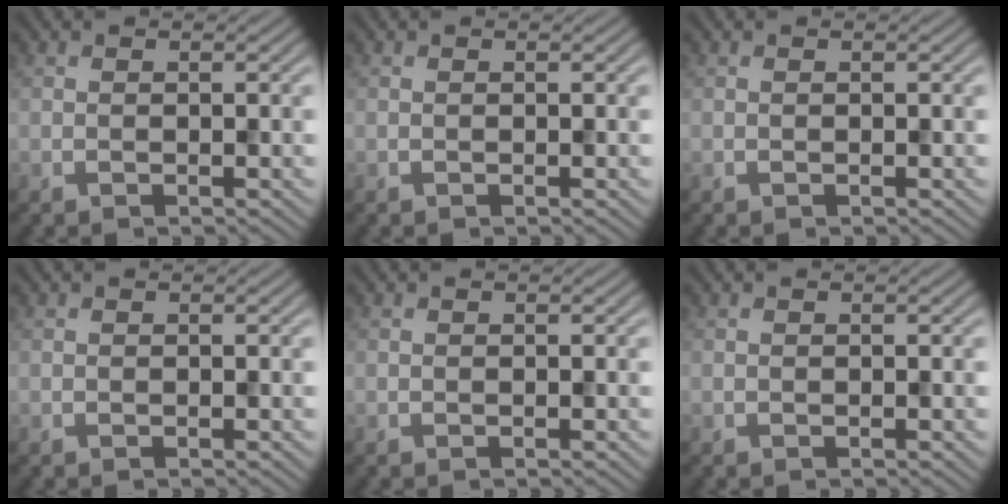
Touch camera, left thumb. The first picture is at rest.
{"total": 0.0}
{"total": 0.0}
{"total": 0.0}
{"total": 0.0}
{"total": 0.0}